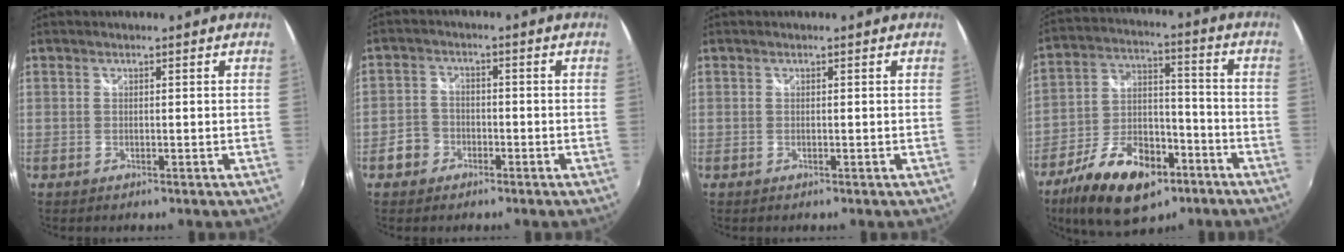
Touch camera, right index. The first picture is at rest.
{"total": 4.2, "force": [-2.3, 3.4, 1.0], "torque": [-0.025, 0.014, -0.041]}
{"total": 0.0}
{"total": 18.6, "force": [-10.7, 9.6, 11.9], "torque": [-0.234, 0.000, -0.172]}